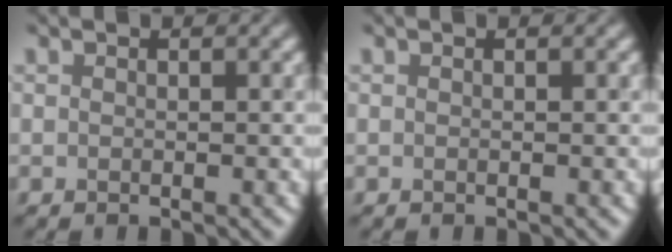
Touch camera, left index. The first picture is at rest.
{"total": 0.0}